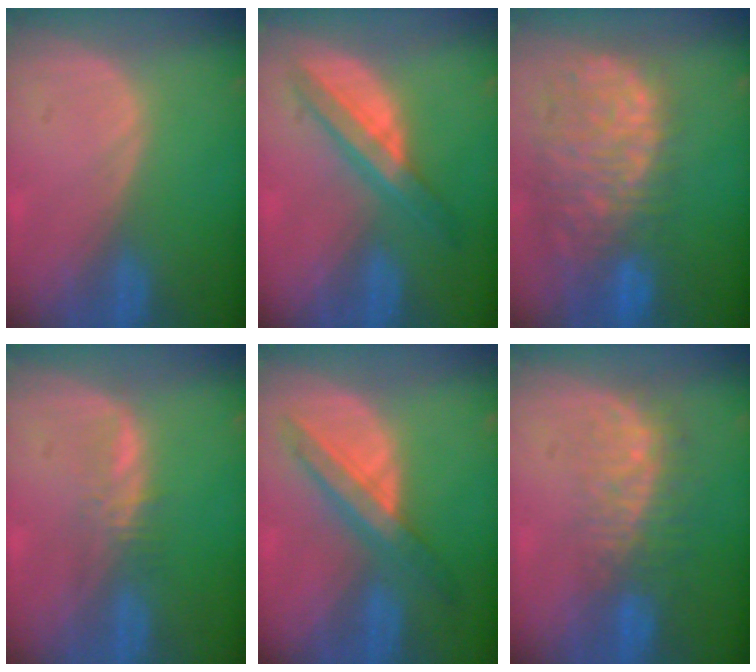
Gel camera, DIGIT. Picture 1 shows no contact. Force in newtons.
{"total": 5.9, "press": 5.9, "slide": 0.1}
{"total": 13.1, "press": 10.8, "slide": 7.3}
{"total": 2.4, "press": 2.4, "slide": 0.2}
{"total": 6.4, "press": 6.4, "slide": 0.7}
{"total": 8.3, "press": 7.3, "slide": 3.9}